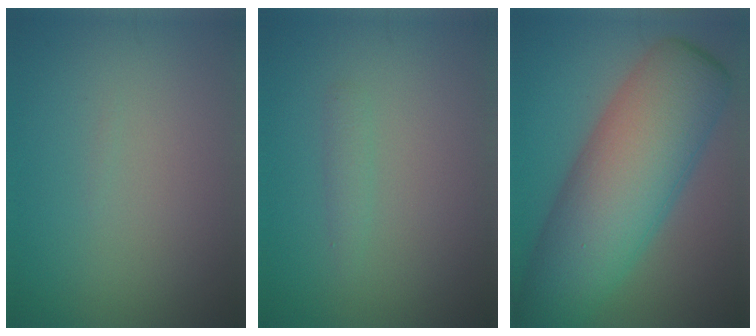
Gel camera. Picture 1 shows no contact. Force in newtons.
{"total": 0.9, "press": 0.9, "slide": 0.0}
{"total": 12.4, "press": 12.4, "slide": 0.2}